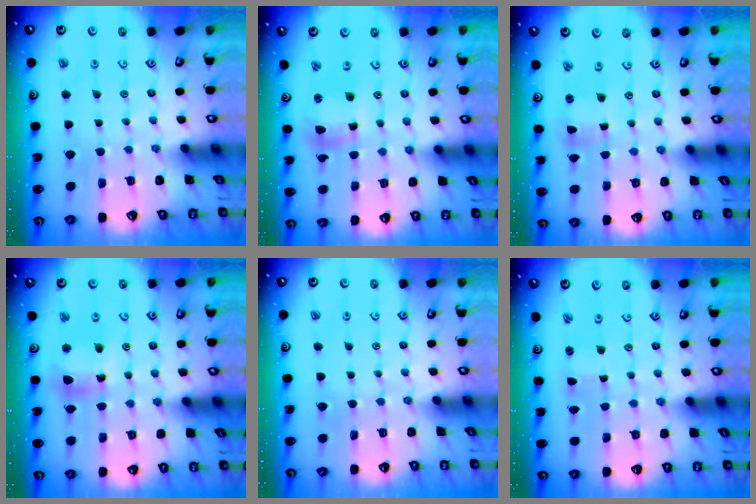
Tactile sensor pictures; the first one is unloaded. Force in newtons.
{"total": 7.8, "press": 7.7, "slide": 1.3}
{"total": 1.5, "press": 1.4, "slide": 0.2}
{"total": 9.9, "press": 9.8, "slide": 1.0}
{"total": 0.0}
{"total": 0.7, "press": 0.7, "slide": 0.1}